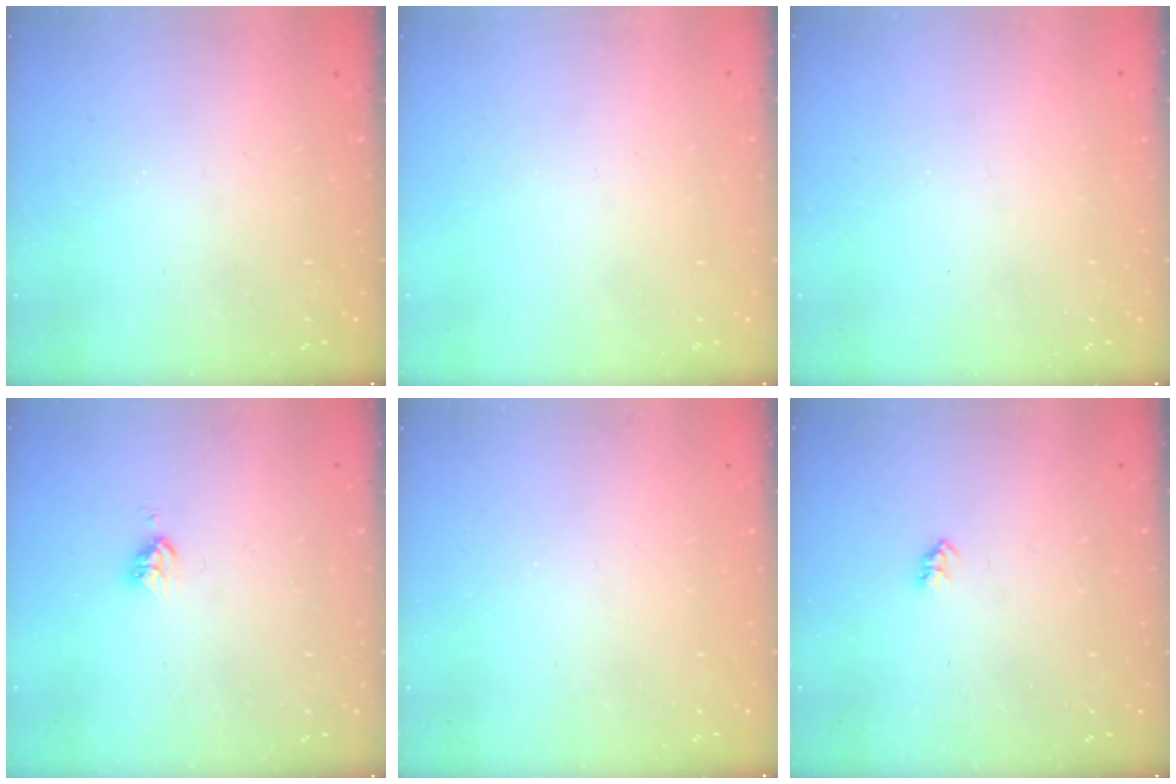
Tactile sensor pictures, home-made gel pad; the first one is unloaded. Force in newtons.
{"total": 0.0}
{"total": 0.0}
{"total": 3.9, "press": 3.9, "slide": 0.5}
{"total": 0.0}
{"total": 2.1, "press": 2.1, "slide": 0.4}